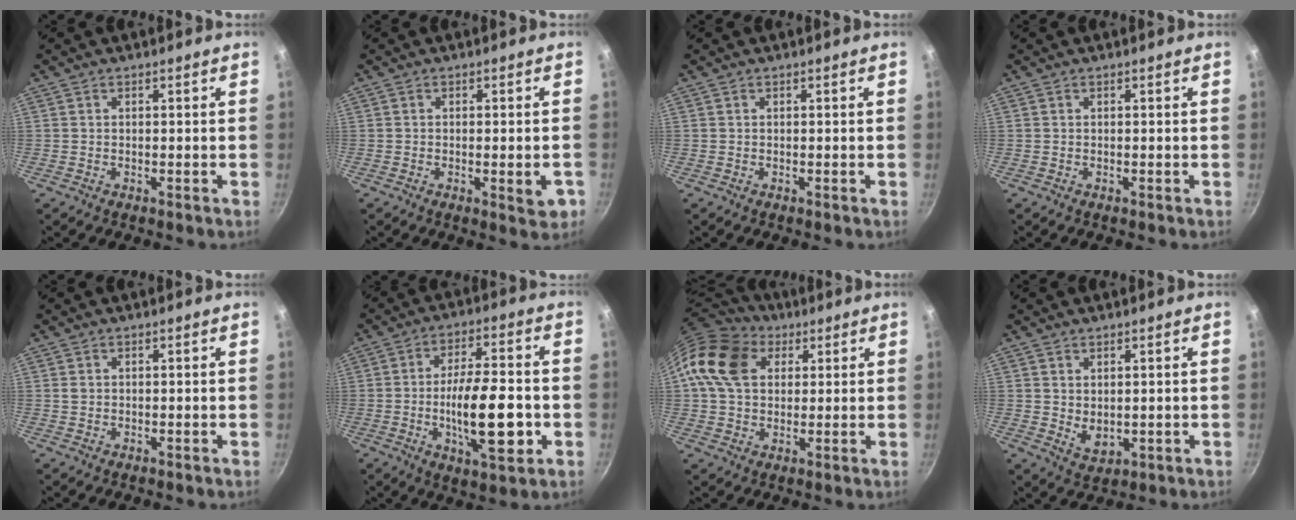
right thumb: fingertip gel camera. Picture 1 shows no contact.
{"total": 4.2, "force": [-1.2, 1.4, 3.8], "torque": [-0.045, -0.003, -0.016]}
{"total": 0.0}
{"total": 0.0}
{"total": 0.8, "force": [0.2, 0.7, 0.3], "torque": [-0.003, 0.002, 0.003]}
{"total": 15.5, "force": [-3.0, 5.6, 14.1], "torque": [-0.217, 0.016, -0.047]}
{"total": 14.5, "force": [4.3, 10.8, 8.7], "torque": [-0.145, 0.016, 0.063]}
{"total": 3.8, "force": [1.1, 2.4, 2.7], "torque": [-0.041, -0.018, 0.026]}